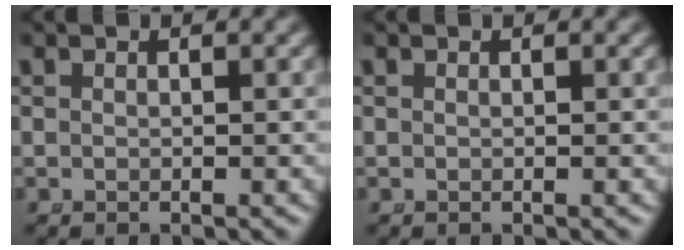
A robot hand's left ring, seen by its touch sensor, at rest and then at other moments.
{"total": 0.0}